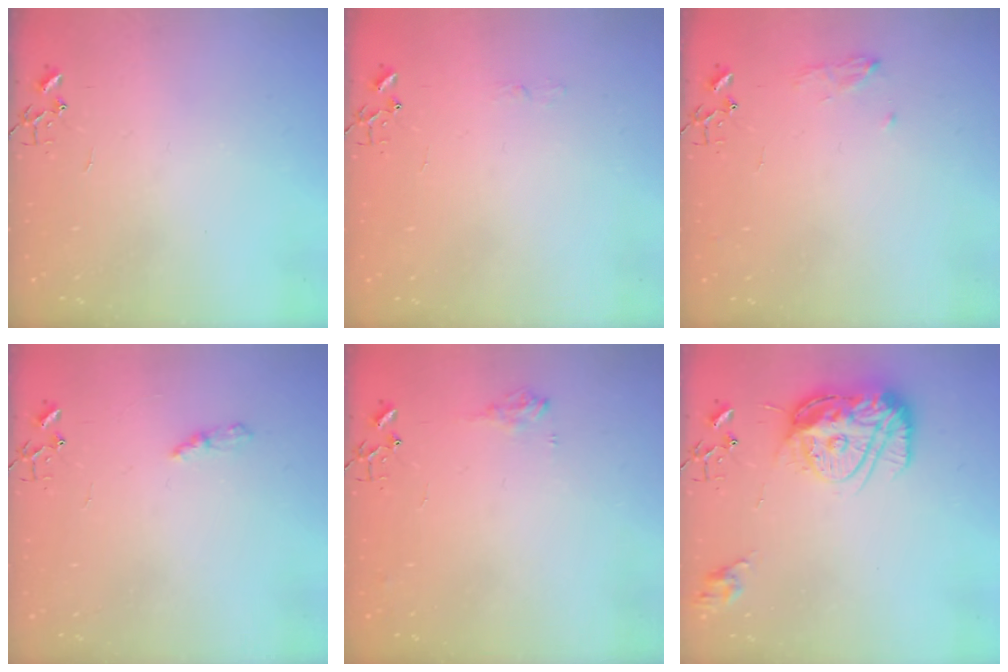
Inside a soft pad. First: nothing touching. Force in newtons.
{"total": 3.6, "press": 3.6, "slide": 0.4}
{"total": 8.4, "press": 8.4, "slide": 0.9}
{"total": 4.2, "press": 4.2, "slide": 0.5}
{"total": 7.7, "press": 7.7, "slide": 0.3}
{"total": 15.2, "press": 15.1, "slide": 1.5}